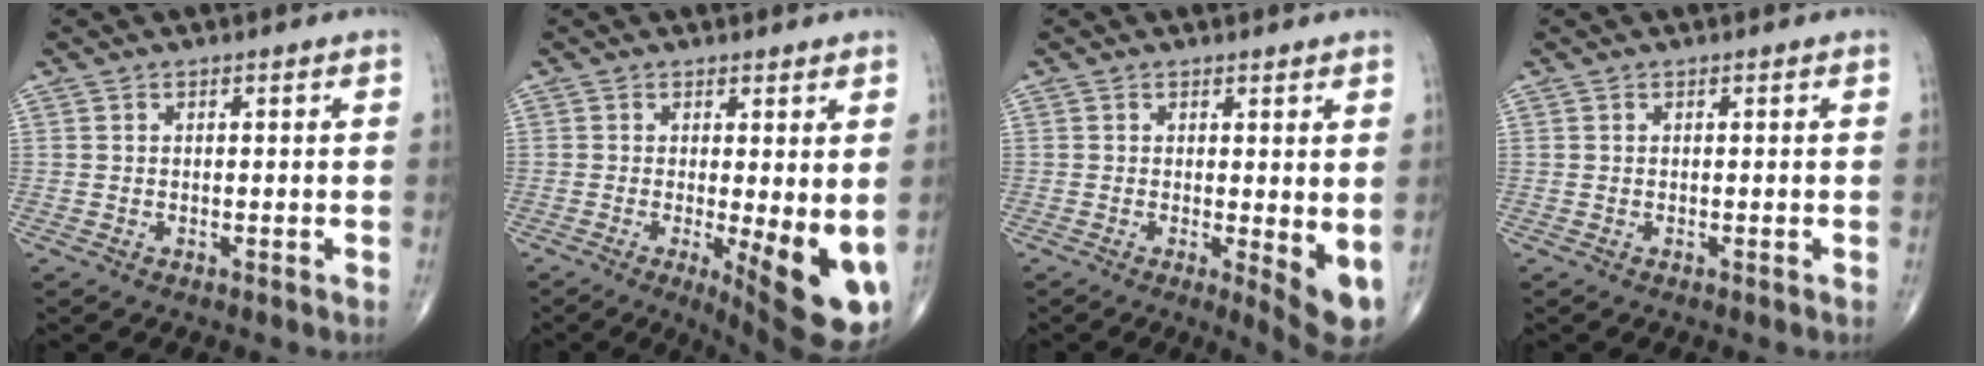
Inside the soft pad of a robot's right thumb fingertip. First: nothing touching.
{"total": 11.9, "force": [-1.9, 3.4, 11.3], "torque": [-0.148, -0.026, -0.016]}
{"total": 6.1, "force": [-0.2, 1.7, 5.8], "torque": [-0.075, -0.015, 0.001]}
{"total": 0.0}